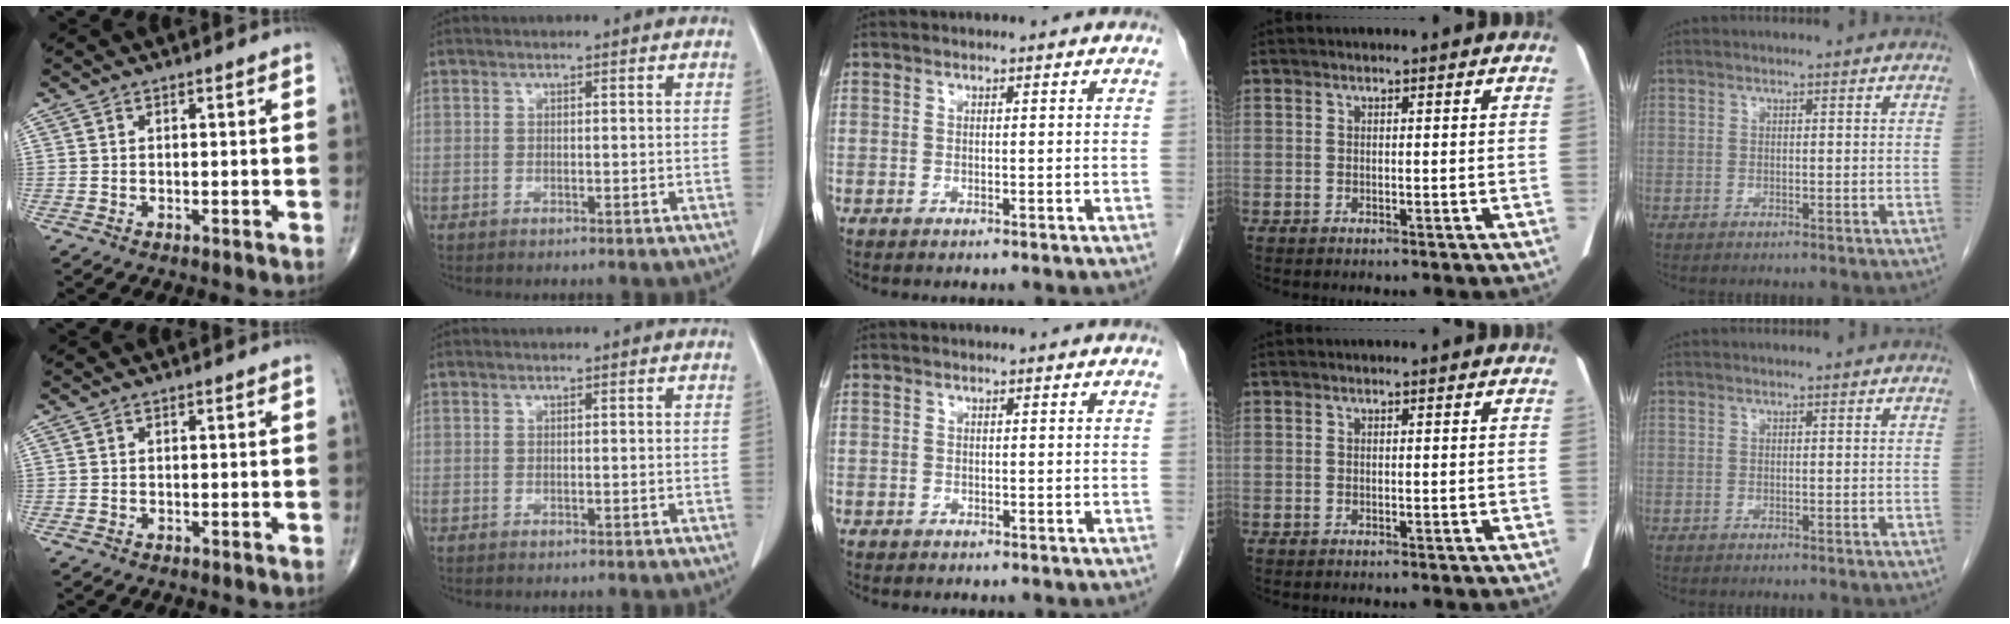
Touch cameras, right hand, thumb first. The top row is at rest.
{"middle": {"total": 1.0, "force": [-0.8, 0.7, 0.1], "torque": [-0.010, 0.002, -0.013]}}